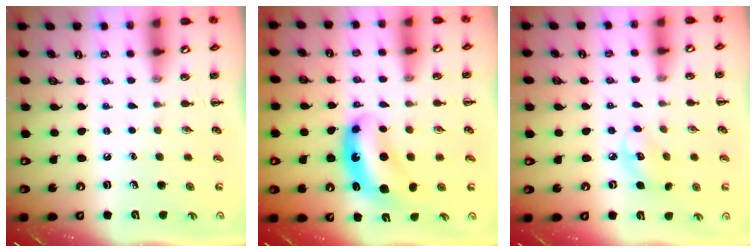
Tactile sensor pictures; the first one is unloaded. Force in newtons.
{"total": 8.2, "press": 7.9, "slide": 2.2}
{"total": 5.3, "press": 5.2, "slide": 0.9}